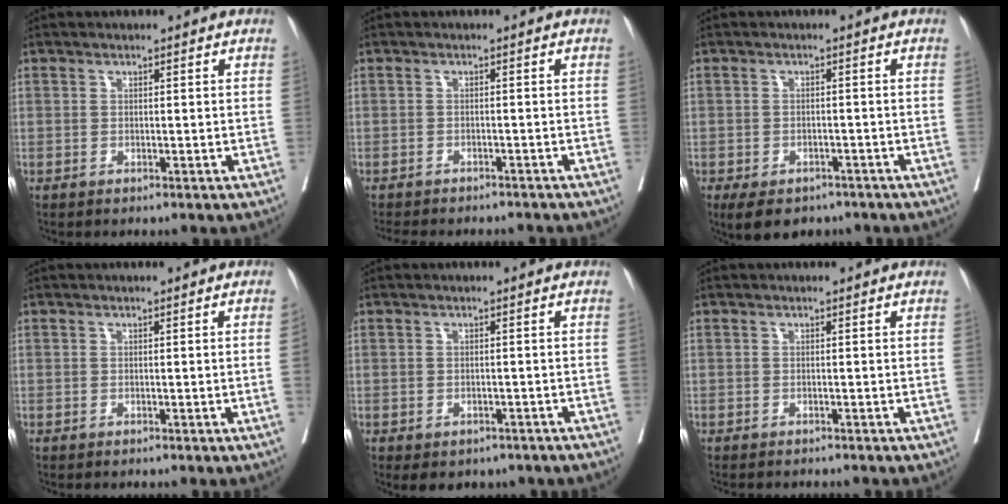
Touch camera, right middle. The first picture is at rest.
{"total": 9.7, "force": [-8.8, 2.7, 3.3], "torque": [-0.052, -0.004, -0.107]}
{"total": 8.2, "force": [-6.1, 4.4, 3.3], "torque": [-0.047, -0.002, -0.085]}
{"total": 0.7, "force": [-0.1, -0.3, 0.6], "torque": [-0.003, 0.002, -0.001]}
{"total": 6.3, "force": [-4.7, 3.5, 2.4], "torque": [-0.023, 0.010, -0.052]}
{"total": 3.6, "force": [-3.2, 0.7, 1.4], "torque": [-0.019, -0.005, -0.039]}